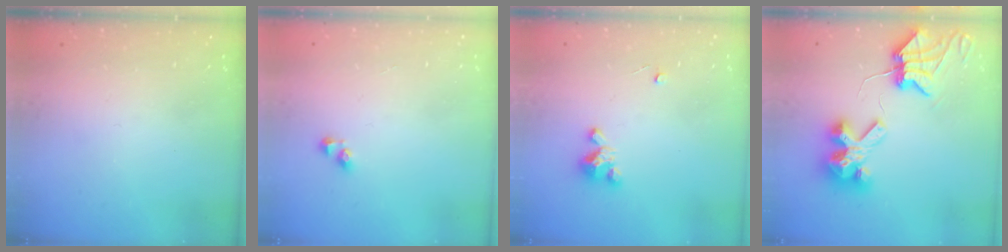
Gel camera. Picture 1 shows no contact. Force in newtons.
{"total": 2.5, "press": 2.5, "slide": 0.2}
{"total": 3.5, "press": 3.5, "slide": 0.2}
{"total": 8.5, "press": 8.5, "slide": 0.9}